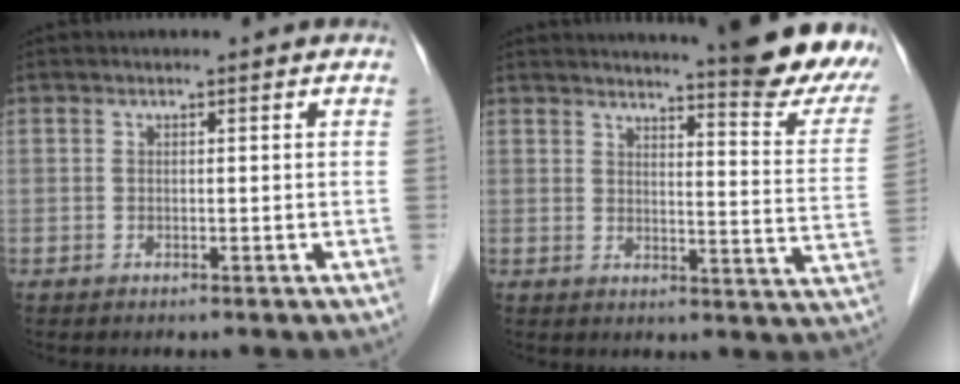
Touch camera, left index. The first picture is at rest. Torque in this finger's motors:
{"motor_torque": [0.21, -0.68, 0.33, 0.11]}